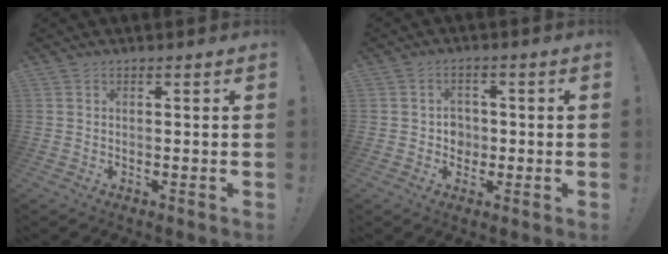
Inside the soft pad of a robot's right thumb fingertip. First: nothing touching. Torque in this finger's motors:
{"motor_torque": [-0.05, -0.07, 0.16, -0.16, 0.03]}